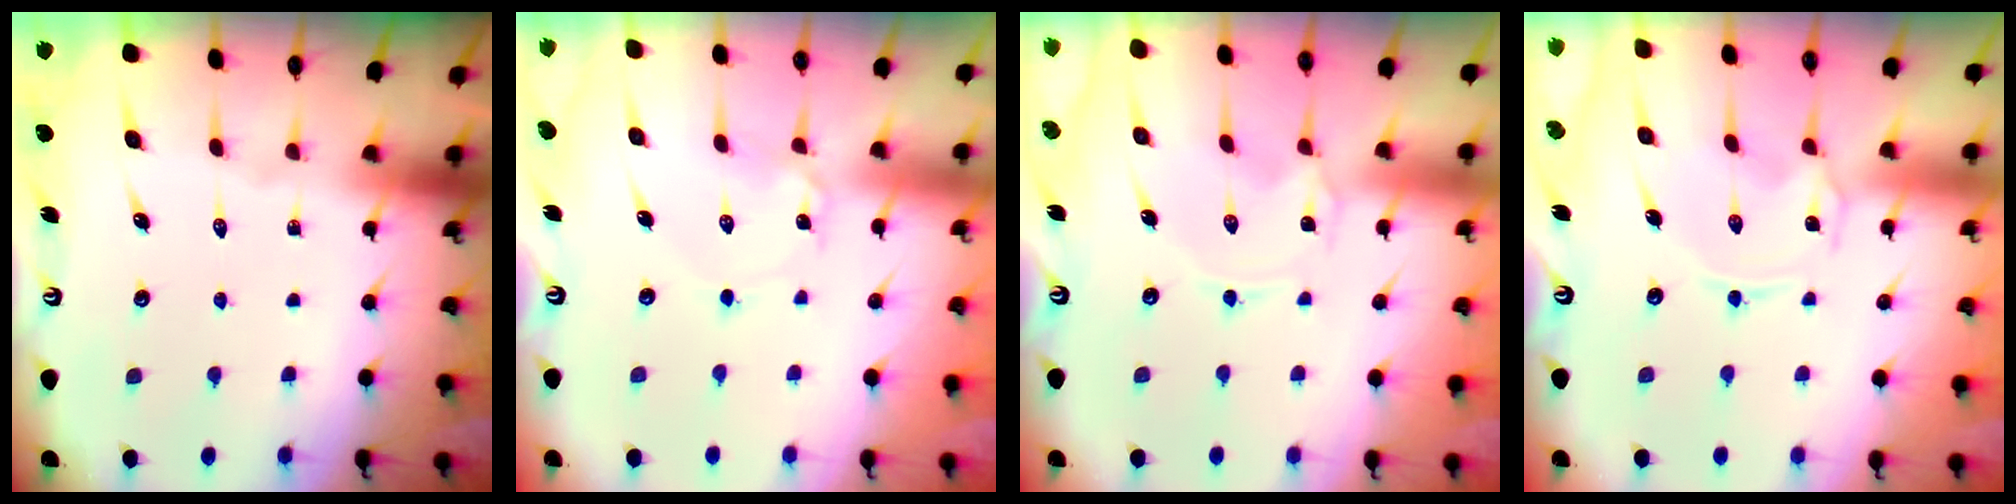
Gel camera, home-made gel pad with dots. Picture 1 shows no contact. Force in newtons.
{"total": 1.5, "press": 1.5, "slide": 0.1}
{"total": 0.0}
{"total": 0.6, "press": 0.6, "slide": 0.0}